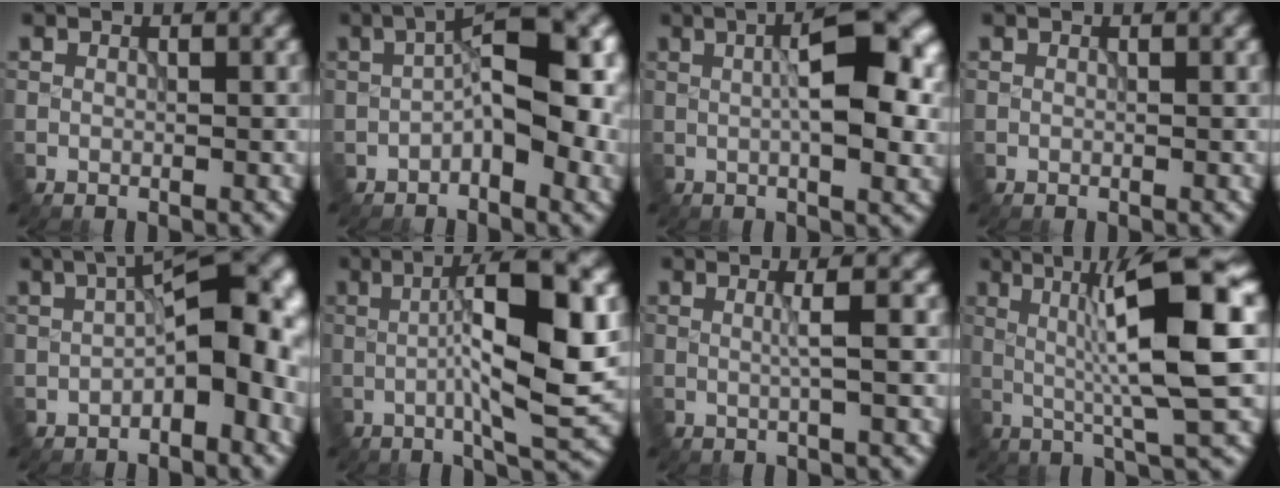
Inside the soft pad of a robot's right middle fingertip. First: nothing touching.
{"total": 7.9, "force": [-0.5, 3.0, 7.3], "torque": [-0.107, 0.019, -0.020]}
{"total": 8.0, "force": [1.0, 2.6, 7.5], "torque": [-0.104, 0.008, 0.011]}
{"total": 0.0}
{"total": 8.7, "force": [-0.8, 3.9, 7.7], "torque": [-0.091, 0.020, -0.022]}
{"total": 10.8, "force": [0.4, 2.3, 10.5], "torque": [-0.151, 0.004, 0.004]}
{"total": 1.8, "force": [0.2, 0.3, 1.8], "torque": [-0.027, 0.005, -0.004]}
{"total": 10.0, "force": [0.7, 1.3, 9.9], "torque": [-0.149, 0.018, 0.013]}